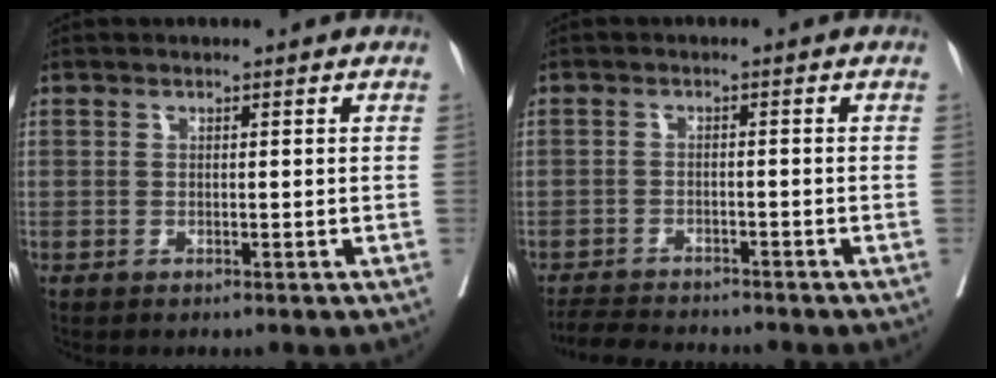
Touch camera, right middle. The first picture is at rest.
{"total": 6.1, "force": [-5.8, 1.1, 1.4], "torque": [-0.017, -0.014, -0.096]}